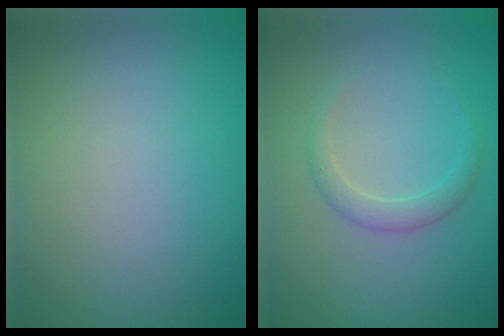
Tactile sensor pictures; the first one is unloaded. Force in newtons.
{"total": 1.7, "press": 1.7, "slide": 0.1}